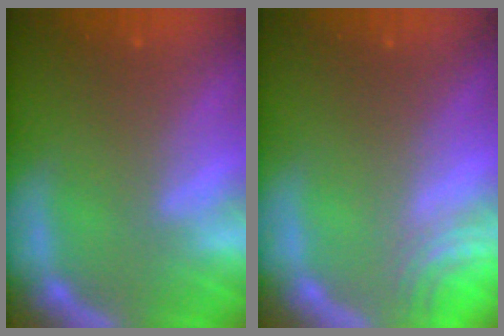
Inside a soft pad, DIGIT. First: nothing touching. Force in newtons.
{"total": 2.5}